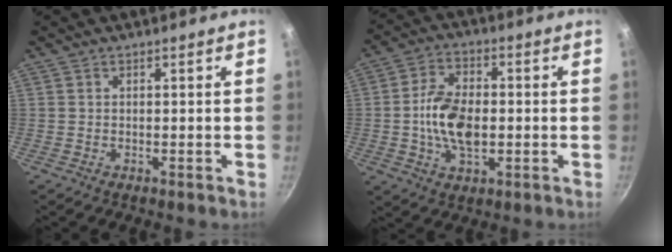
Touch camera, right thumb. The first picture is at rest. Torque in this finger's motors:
{"motor_torque": [1.94, 1.27, 1.09, -1.05, 0.11]}